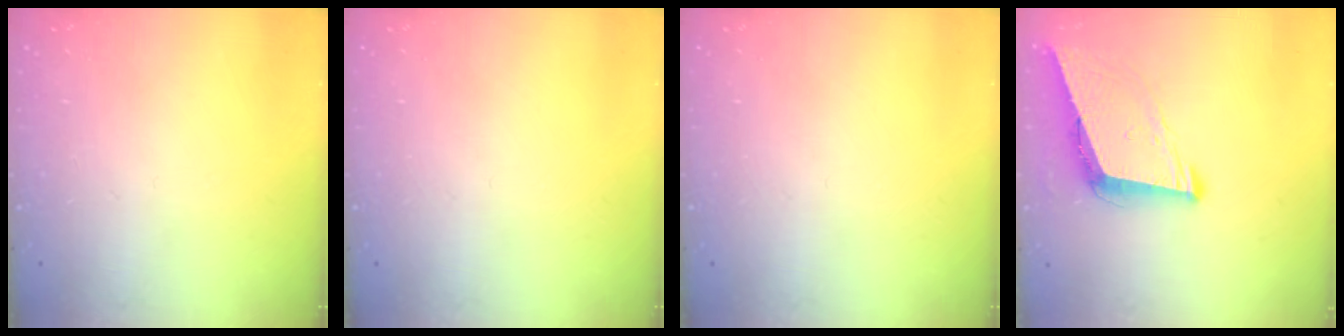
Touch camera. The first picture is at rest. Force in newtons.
{"total": 0.0}
{"total": 0.0}
{"total": 8.9, "press": 8.2, "slide": 3.5}